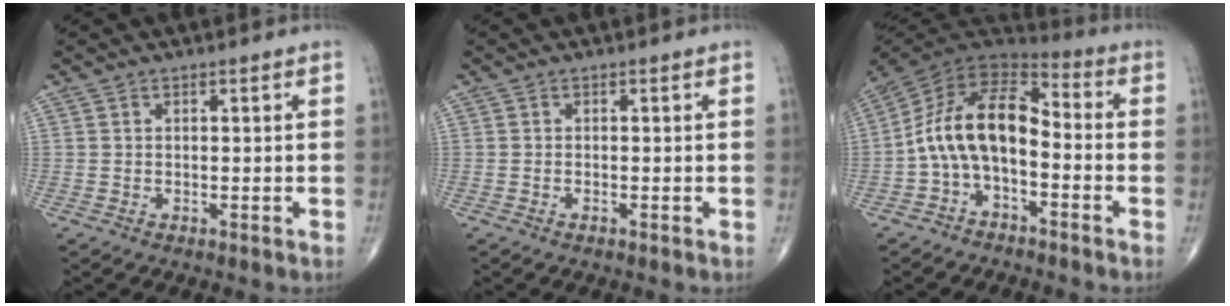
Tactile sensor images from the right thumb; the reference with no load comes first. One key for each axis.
{"total": 0.5, "fx": -0.3, "fy": 0.1, "fz": 0.4, "tx": -0.008, "ty": 0.000, "tz": -0.007}
{"total": 13.5, "fx": -2.8, "fy": 7.7, "fz": 10.8, "tx": -0.180, "ty": 0.073, "tz": -0.064}